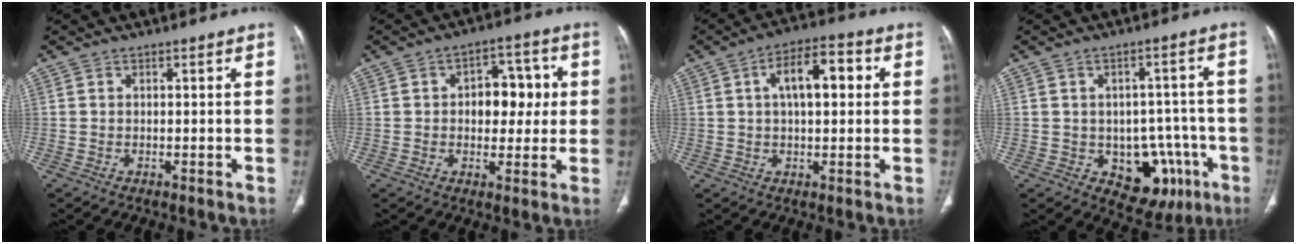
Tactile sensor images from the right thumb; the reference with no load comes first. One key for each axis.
{"total": 9.8, "fx": 1.0, "fy": 6.3, "fz": 7.3, "tx": -0.056, "ty": 0.017, "tz": 0.015}
{"total": 10.0, "fx": 2.2, "fy": 4.8, "fz": 8.5, "tx": -0.124, "ty": 0.021, "tz": 0.028}
{"total": 11.9, "fx": -4.4, "fy": 8.2, "fz": 7.4, "tx": -0.047, "ty": 0.031, "tz": -0.043}